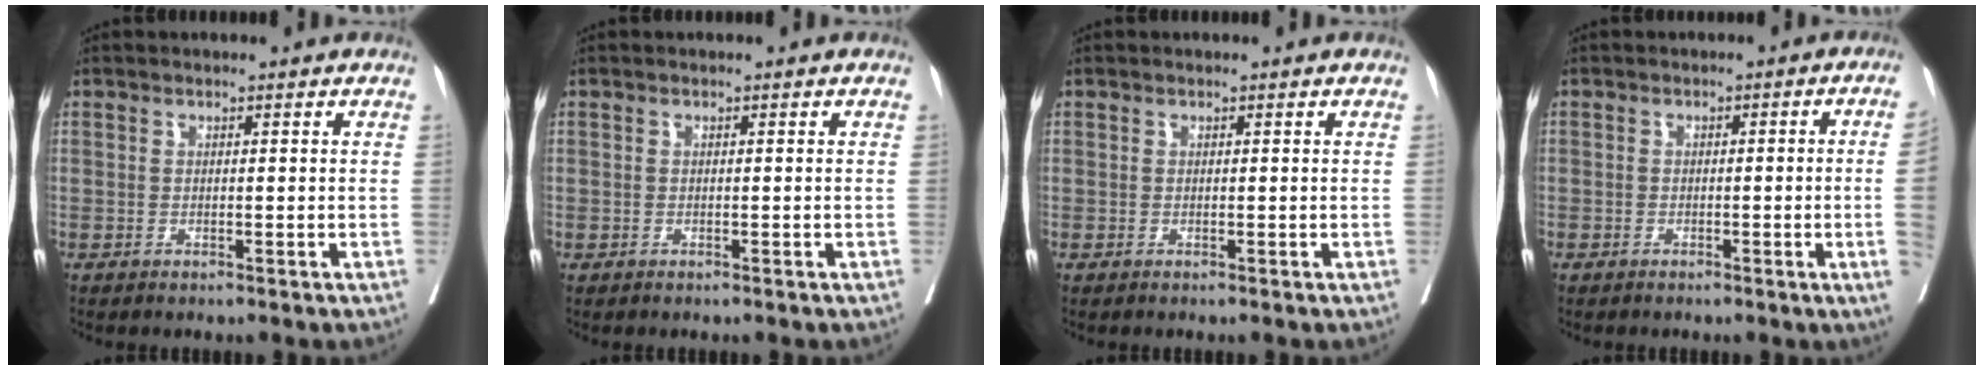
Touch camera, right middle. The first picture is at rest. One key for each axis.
{"total": 0.0}
{"total": 0.0}
{"total": 4.4, "fx": -1.0, "fy": -0.7, "fz": 4.2, "tx": -0.048, "ty": 0.001, "tz": -0.013}